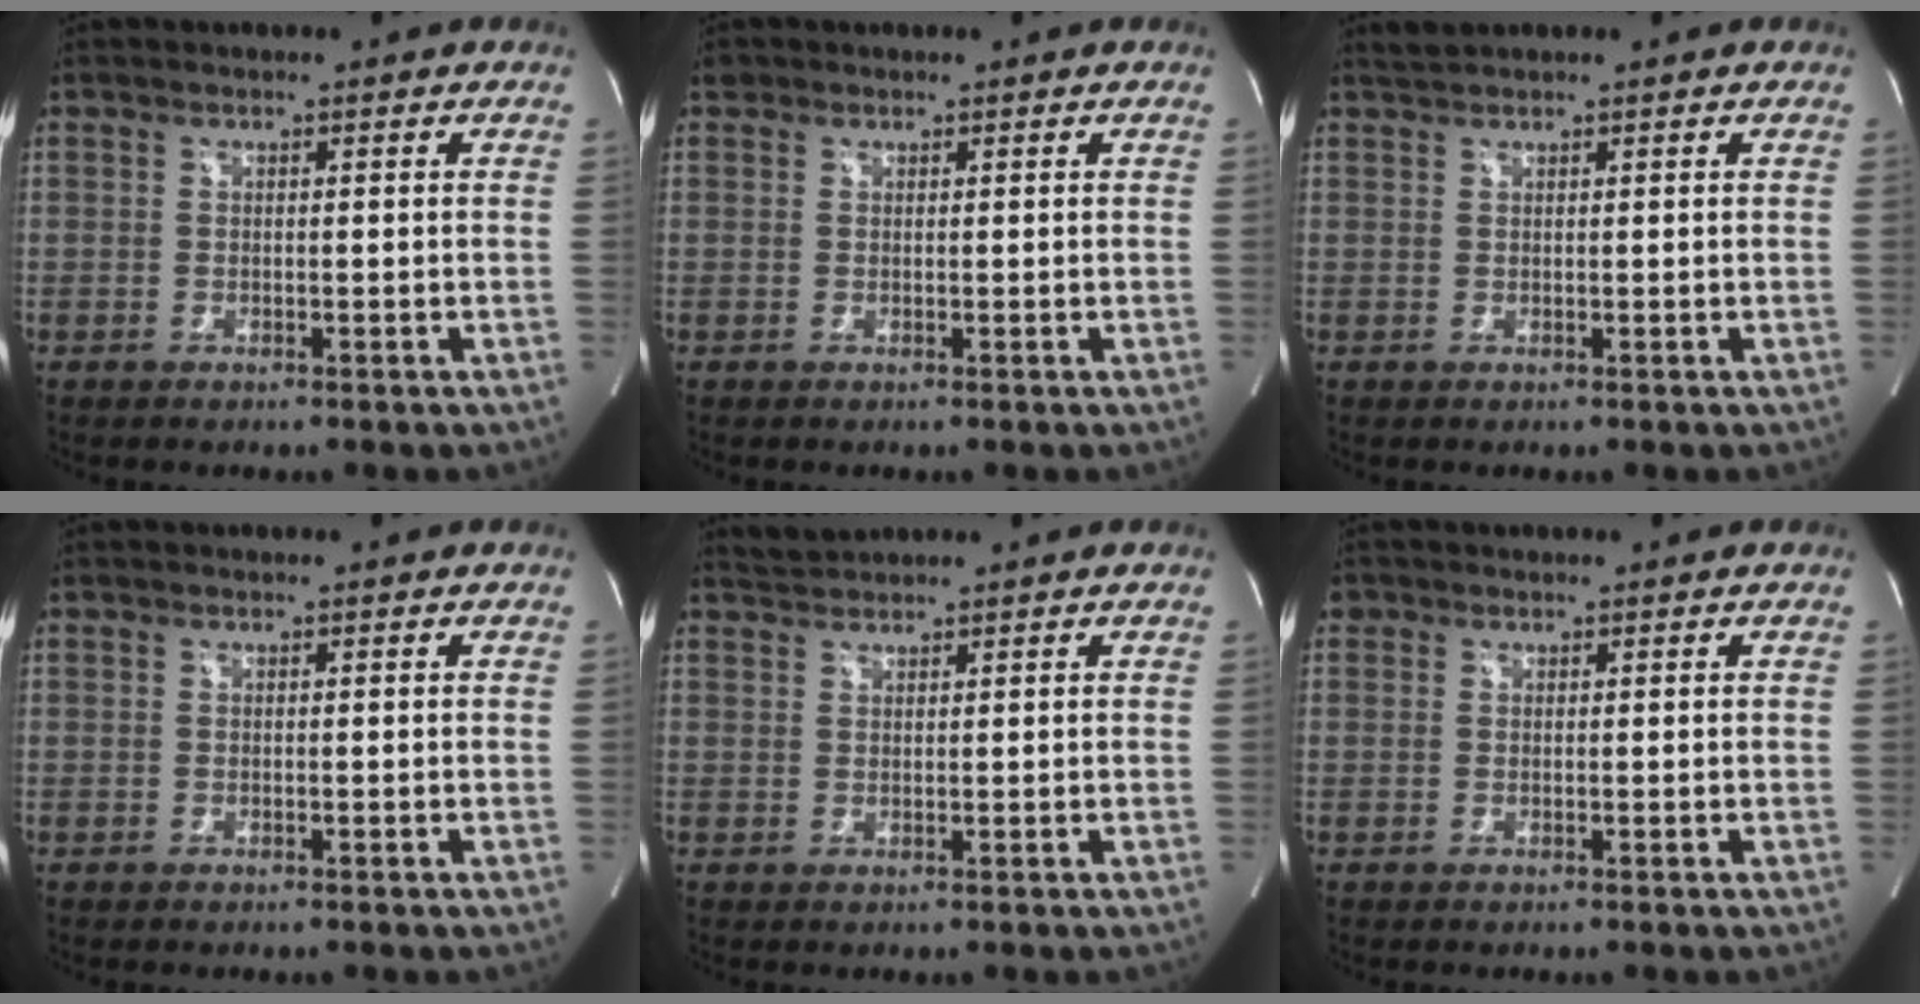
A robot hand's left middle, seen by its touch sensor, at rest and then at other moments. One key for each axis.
{"total": 0.6, "fx": 0.4, "fy": 0.5, "fz": 0.0, "tx": 0.001, "ty": 0.003, "tz": 0.005}
{"total": 1.0, "fx": 1.0, "fy": -0.3, "fz": 0.0, "tx": -0.005, "ty": 0.008, "tz": 0.026}
{"total": 0.0}
{"total": 1.7, "fx": 1.6, "fy": -0.3, "fz": -0.4, "tx": 0.000, "ty": 0.008, "tz": 0.040}
{"total": 0.7, "fx": 0.4, "fy": 0.6, "fz": 0.1, "tx": 0.007, "ty": 0.001, "tz": 0.004}